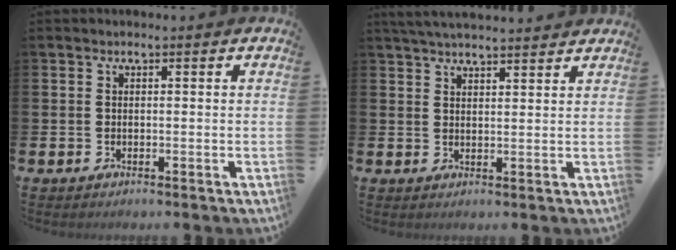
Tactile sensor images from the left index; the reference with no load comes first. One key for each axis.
{"total": 3.8, "fx": 3.7, "fy": 0.2, "fz": 0.8, "tx": -0.025, "ty": -0.010, "tz": 0.069}